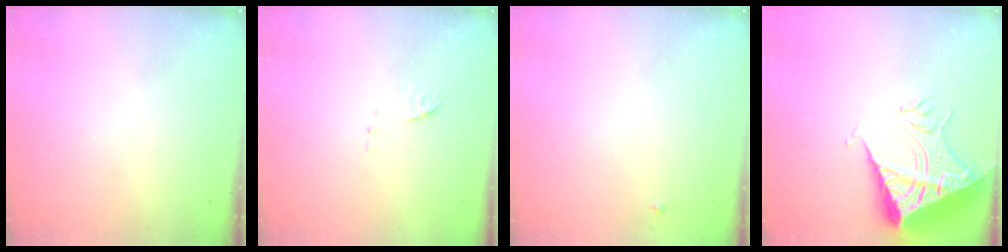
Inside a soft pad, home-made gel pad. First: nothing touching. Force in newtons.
{"total": 6.2, "press": 6.2, "slide": 0.5}
{"total": 2.3, "press": 2.3, "slide": 0.2}
{"total": 12.5, "press": 12.5, "slide": 1.2}